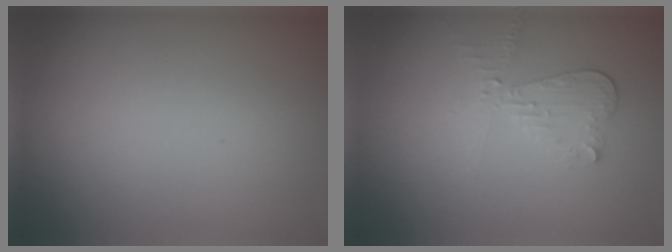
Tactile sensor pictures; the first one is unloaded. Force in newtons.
{"total": 2.1, "press": 2.1, "slide": 0.4}